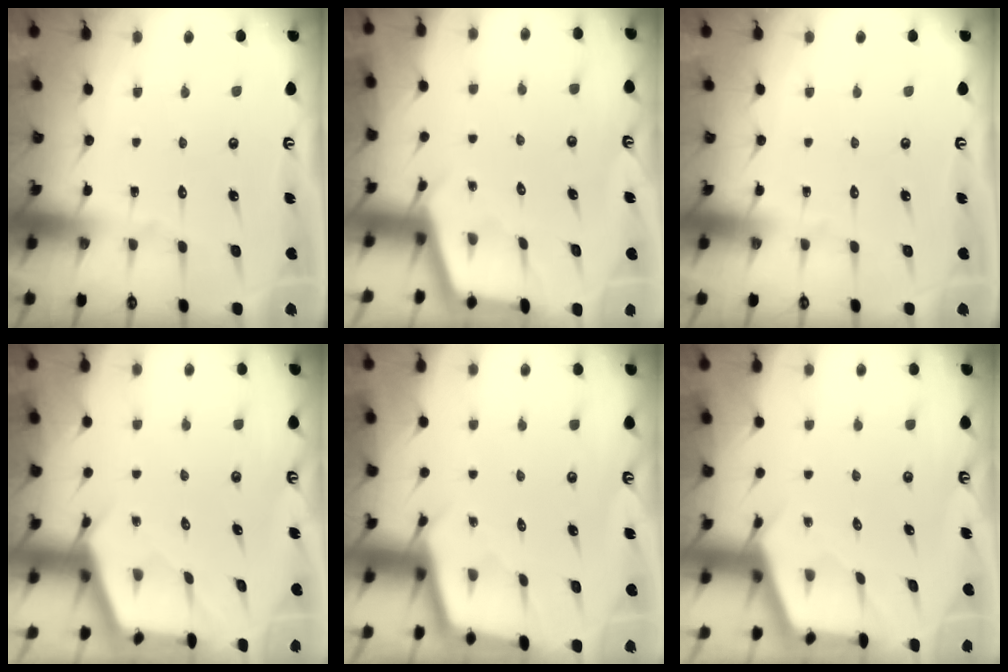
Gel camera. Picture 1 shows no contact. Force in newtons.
{"total": 2.3, "press": 2.3, "slide": 0.1}
{"total": 0.0}
{"total": 2.7, "press": 2.7, "slide": 0.3}
{"total": 2.3, "press": 2.3, "slide": 0.2}
{"total": 2.9, "press": 2.8, "slide": 0.4}